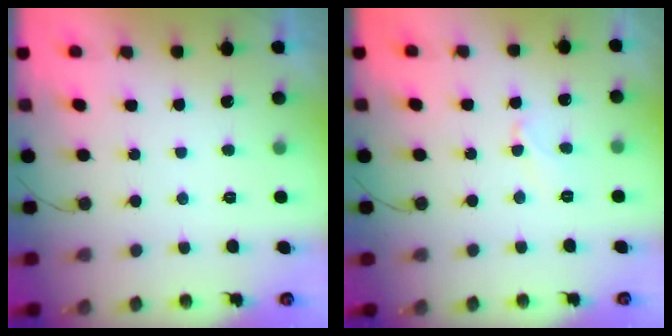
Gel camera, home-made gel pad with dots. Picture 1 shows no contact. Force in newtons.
{"total": 5.0, "press": 5.0, "slide": 0.5}